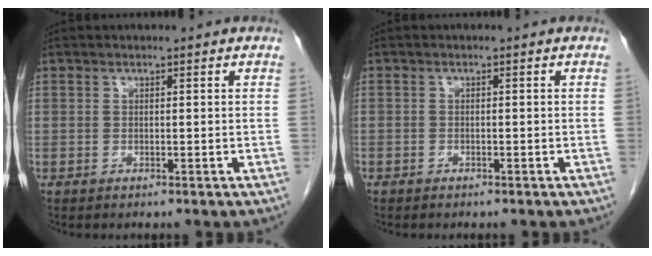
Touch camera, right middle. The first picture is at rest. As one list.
[{"total": 0.7, "force": [-0.6, 0.5, 0.1], "torque": [-0.005, 0.003, -0.010]}]